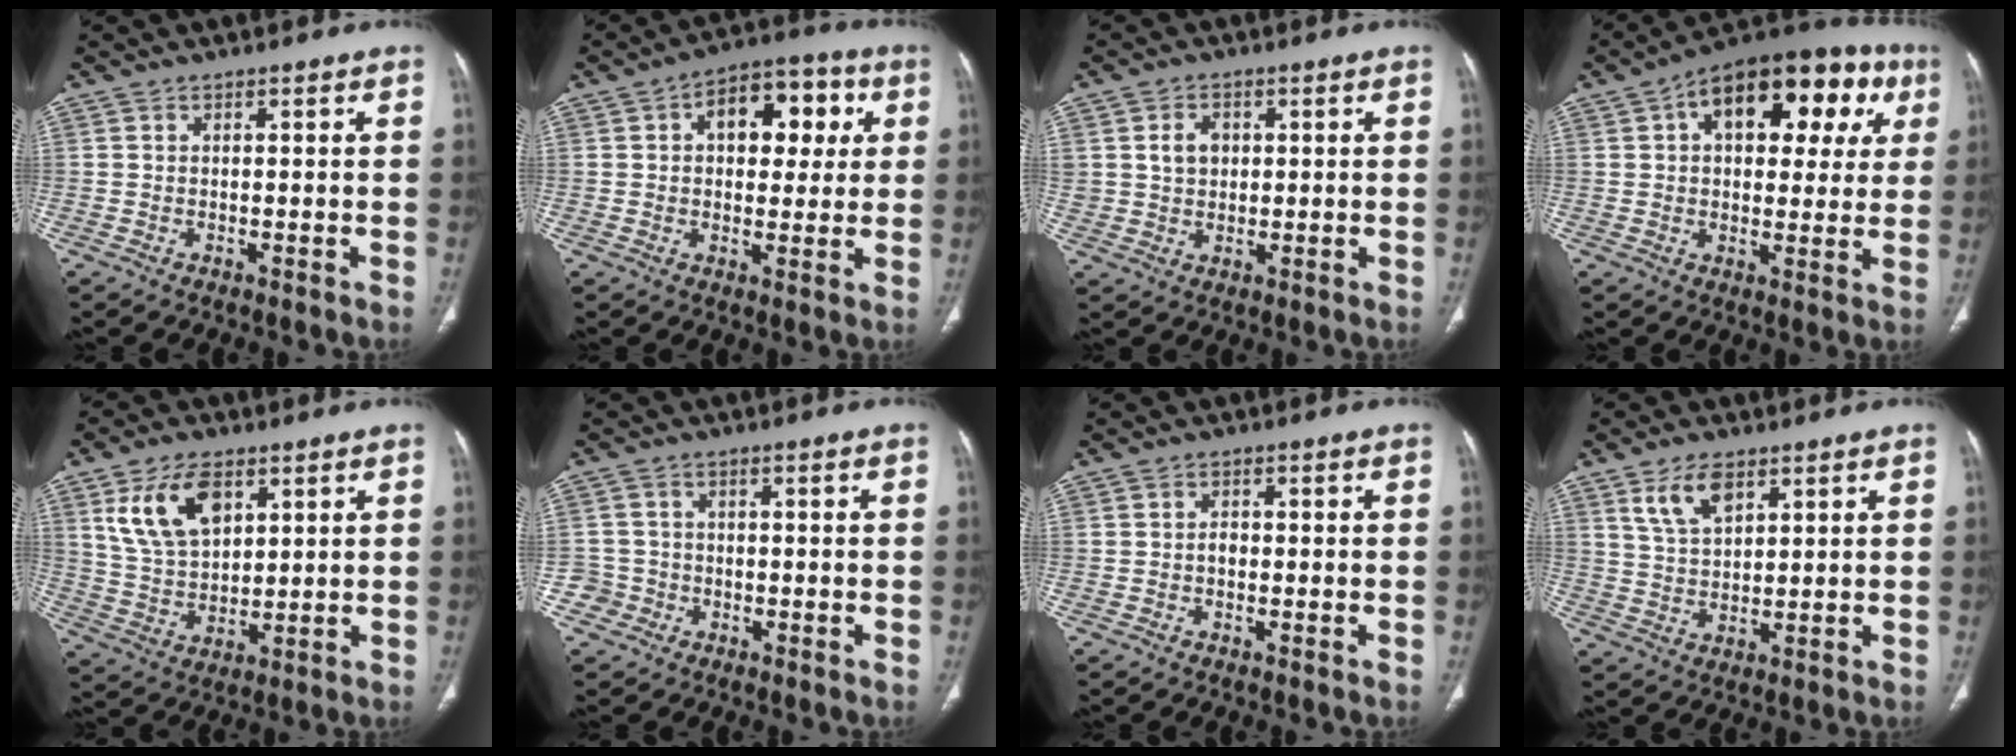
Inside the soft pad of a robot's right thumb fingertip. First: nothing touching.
{"total": 12.6, "force": [3.4, 7.8, 9.4], "torque": [-0.086, 0.016, 0.044]}
{"total": 4.7, "force": [1.2, 3.7, 2.6], "torque": [-0.027, -0.005, 0.024]}
{"total": 21.5, "force": [7.5, 11.8, 16.4], "torque": [-0.184, 0.029, 0.099]}
{"total": 12.2, "force": [5.4, 7.1, 8.3], "torque": [-0.139, -0.016, 0.114]}
{"total": 3.2, "force": [-1.3, 2.9, -0.4], "torque": [0.023, 0.016, -0.029]}
{"total": 1.3, "force": [-0.3, 0.9, 0.8], "torque": [-0.009, 0.004, -0.007]}
{"total": 7.0, "force": [3.9, 3.5, 4.6], "torque": [-0.078, -0.018, 0.081]}